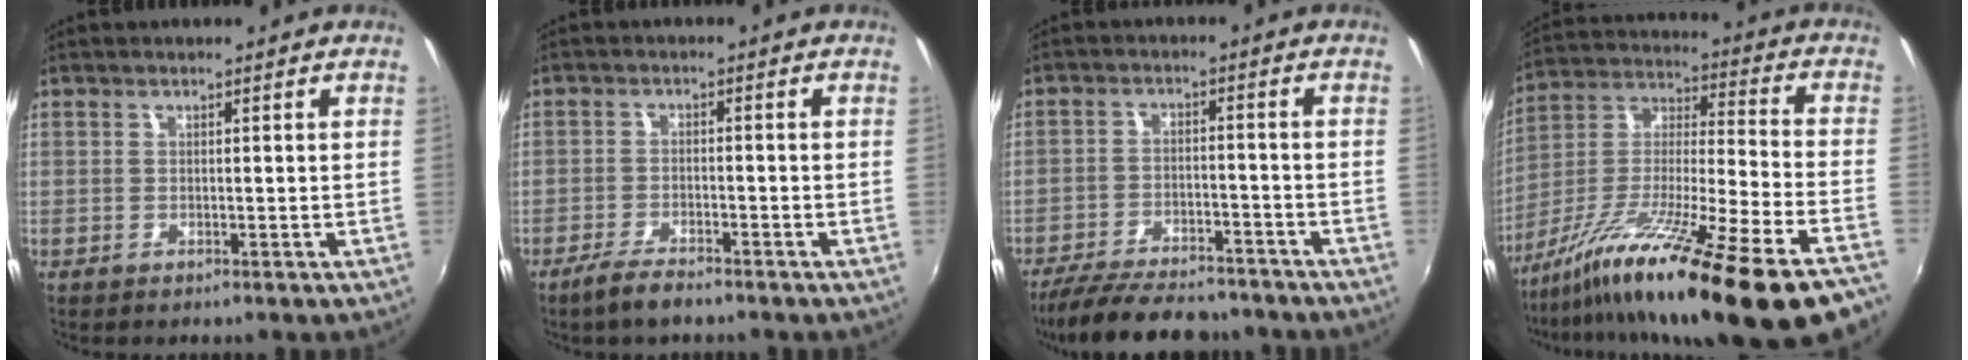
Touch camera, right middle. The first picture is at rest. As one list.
[{"total": 4.5, "force": [-3.7, 1.0, 2.4], "torque": [-0.071, -0.005, -0.072]}, {"total": 16.5, "force": [-14.0, 4.8, 7.3], "torque": [-0.155, -0.019, -0.211]}, {"total": 28.3, "force": [-20.1, 0.5, 19.9], "torque": [-0.312, -0.065, -0.333]}]